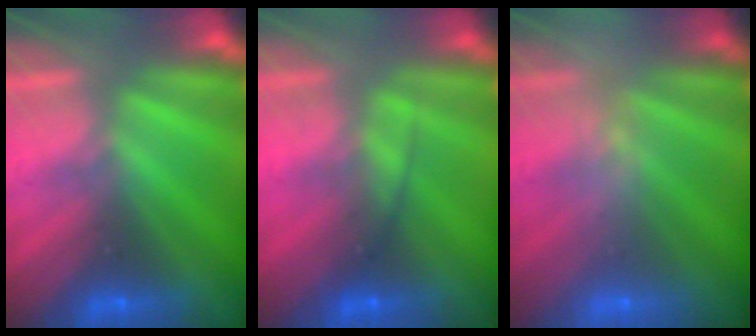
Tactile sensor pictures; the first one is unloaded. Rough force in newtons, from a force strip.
{"total": 2.3}
{"total": 2.4}